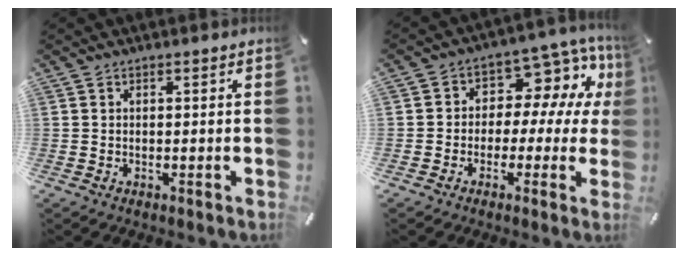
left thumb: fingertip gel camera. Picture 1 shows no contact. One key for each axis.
{"total": 9.4, "fx": 2.6, "fy": 7.1, "fz": 5.6, "tx": -0.078, "ty": -0.020, "tz": 0.047}